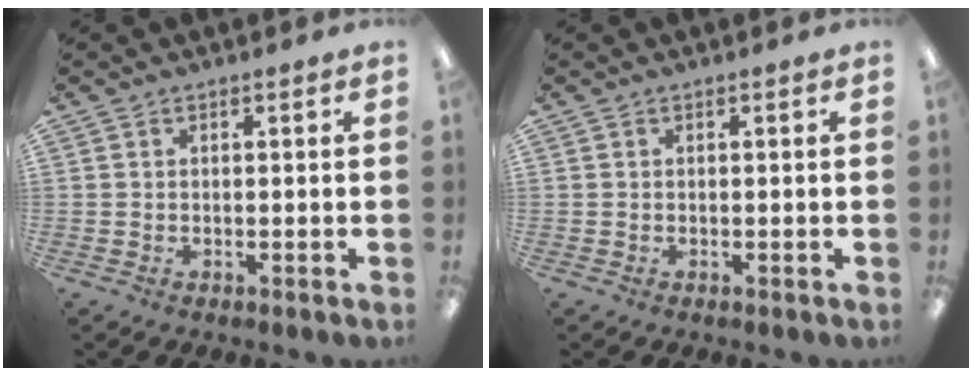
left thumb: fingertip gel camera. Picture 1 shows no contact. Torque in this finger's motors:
{"motor_torque": [0.00, 0.00, 0.00, 0.00, 0.00]}